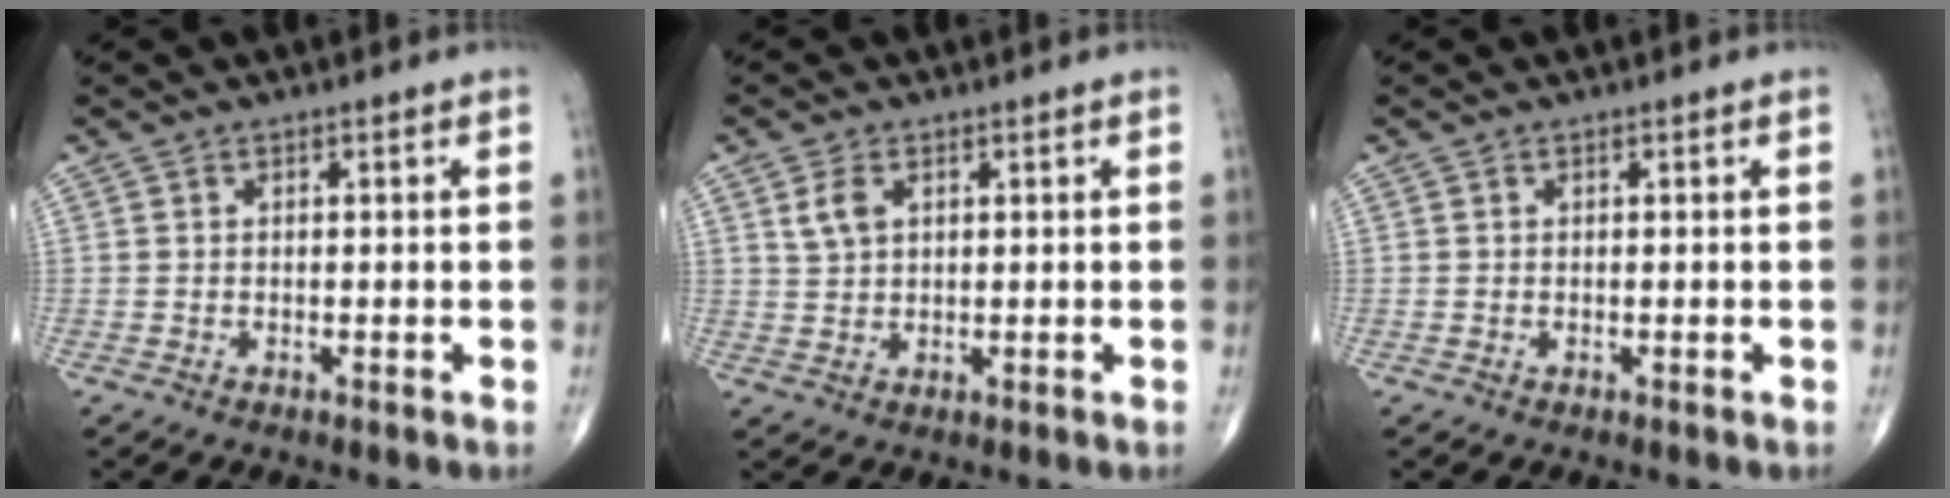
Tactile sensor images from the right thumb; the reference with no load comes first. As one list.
[{"total": 3.5, "force": [1.5, 2.2, 2.3], "torque": [-0.042, -0.003, 0.033]}, {"total": 0.0}]